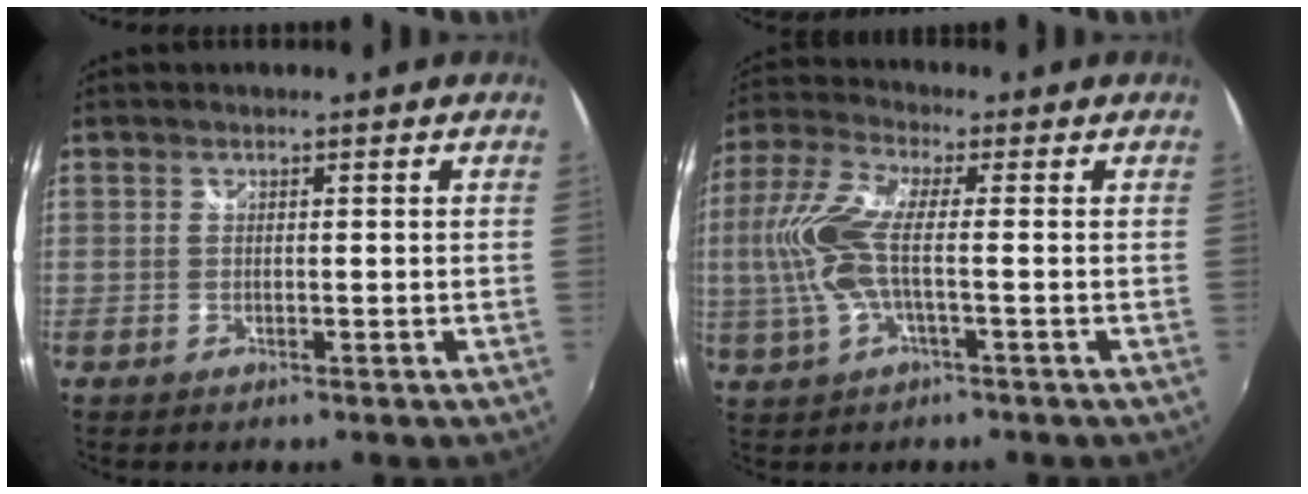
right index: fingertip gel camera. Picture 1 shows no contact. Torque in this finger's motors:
{"motor_torque": [1.02, -0.05, 0.47, 0.21]}